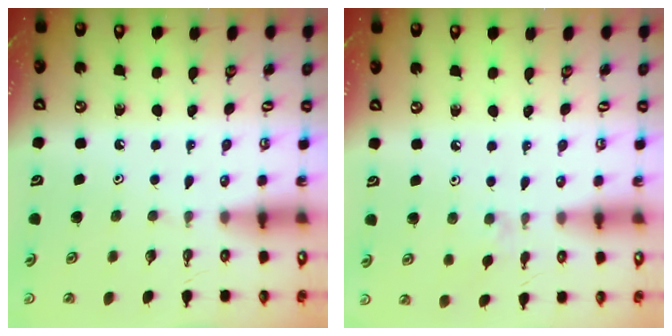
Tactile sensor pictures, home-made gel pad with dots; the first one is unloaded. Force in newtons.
{"total": 1.2, "press": 1.1, "slide": 0.4}